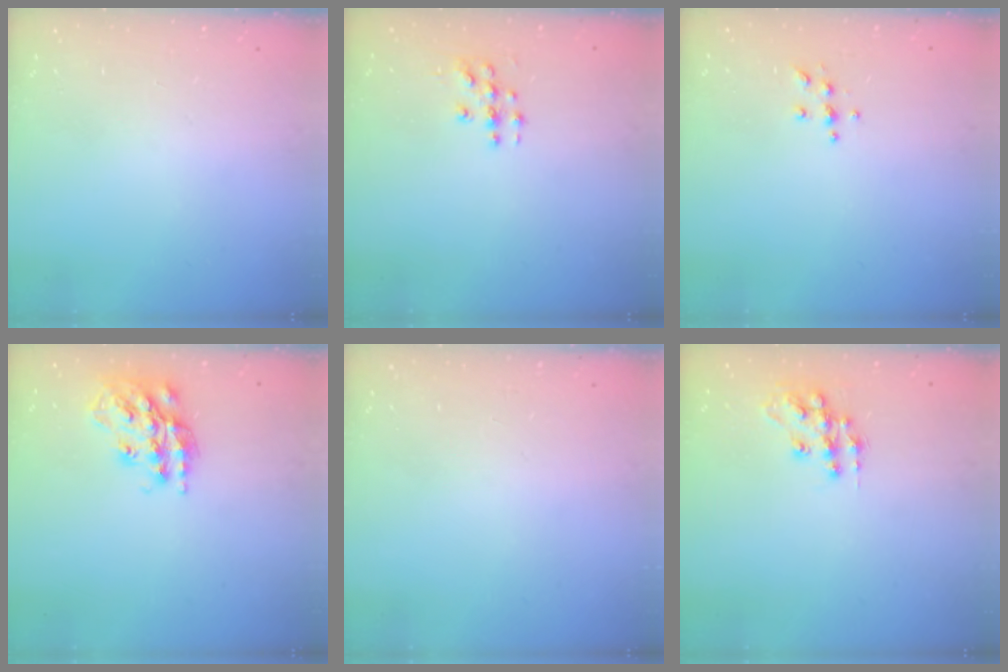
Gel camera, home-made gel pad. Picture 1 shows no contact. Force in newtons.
{"total": 3.9, "press": 3.9, "slide": 0.2}
{"total": 4.6, "press": 4.6, "slide": 0.5}
{"total": 19.7, "press": 19.6, "slide": 1.4}
{"total": 0.0}
{"total": 11.5, "press": 11.5, "slide": 0.7}